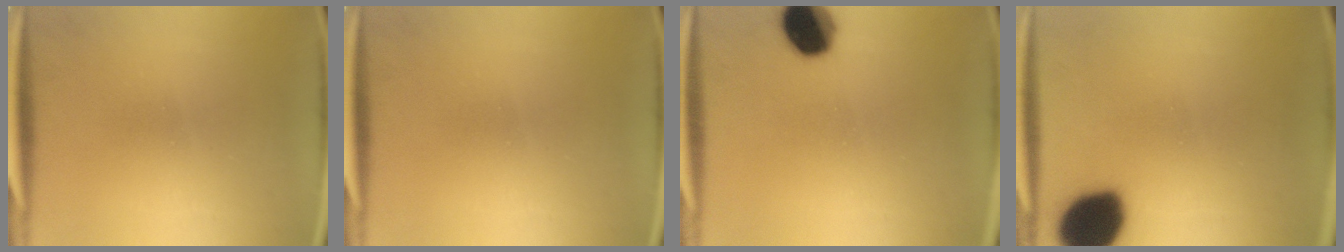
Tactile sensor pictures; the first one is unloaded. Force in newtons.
{"total": 0.0}
{"total": 10.9}
{"total": 17.5}